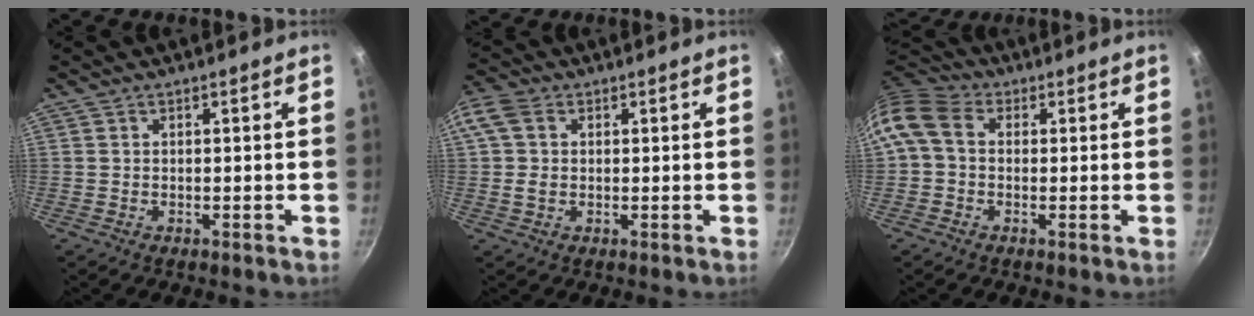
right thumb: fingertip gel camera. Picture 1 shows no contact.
{"total": 6.5, "force": [1.3, 4.9, 4.2], "torque": [-0.082, 0.008, 0.014]}
{"total": 8.8, "force": [0.7, 6.7, 5.6], "torque": [-0.113, 0.024, -0.007]}